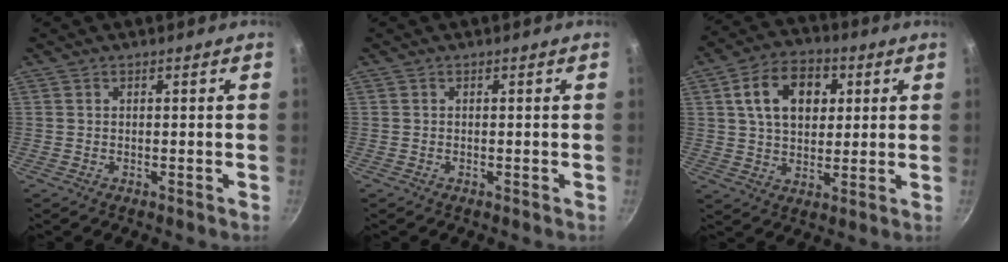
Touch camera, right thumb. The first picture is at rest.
{"total": 0.0}
{"total": 13.0, "force": [3.6, 8.9, 8.8], "torque": [-0.118, 0.004, 0.053]}